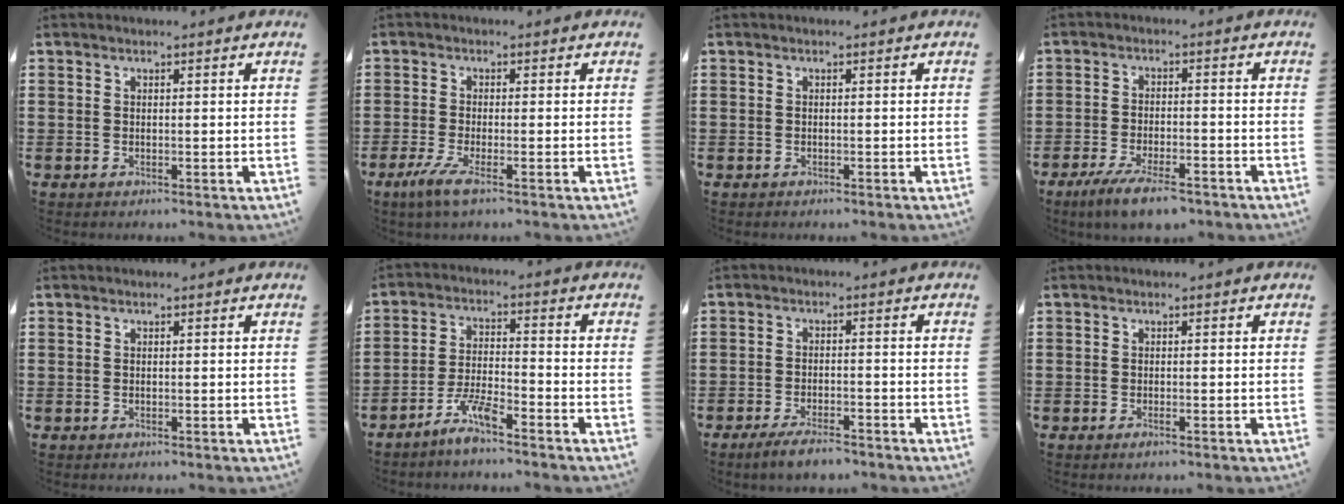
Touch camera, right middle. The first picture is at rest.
{"total": 3.5, "force": [-2.0, 0.5, 2.9], "torque": [-0.070, -0.011, -0.040]}
{"total": 0.6, "force": [-0.5, 0.3, 0.0], "torque": [-0.001, 0.001, -0.012]}
{"total": 6.0, "force": [-4.6, 1.3, 3.5], "torque": [-0.074, -0.006, -0.088]}
{"total": 0.0}
{"total": 5.5, "force": [-4.5, 0.5, 3.2], "torque": [-0.074, -0.003, -0.088]}
{"total": 3.8, "force": [-3.3, 0.7, 1.8], "torque": [-0.036, -0.001, -0.064]}
{"total": 0.7, "force": [-0.4, 0.0, 0.5], "torque": [-0.010, -0.004, -0.007]}